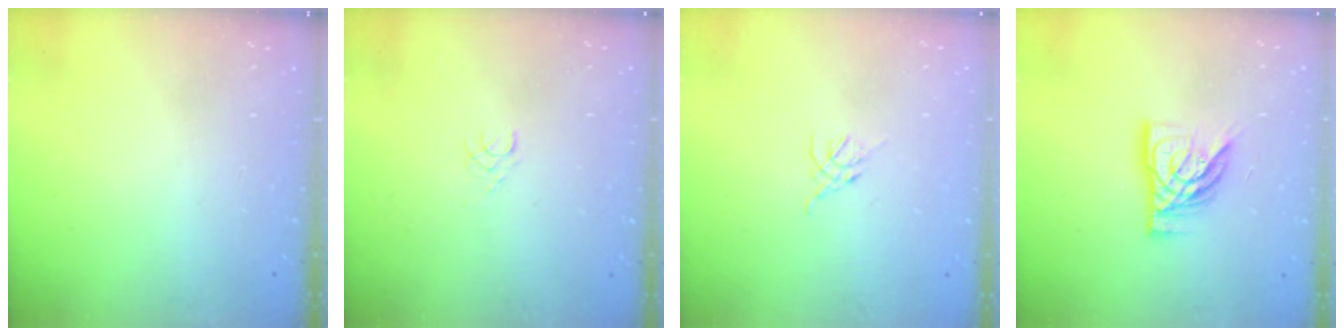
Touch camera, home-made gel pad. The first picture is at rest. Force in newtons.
{"total": 2.4, "press": 2.4, "slide": 0.3}
{"total": 2.7, "press": 2.6, "slide": 0.7}
{"total": 13.3, "press": 13.2, "slide": 1.2}